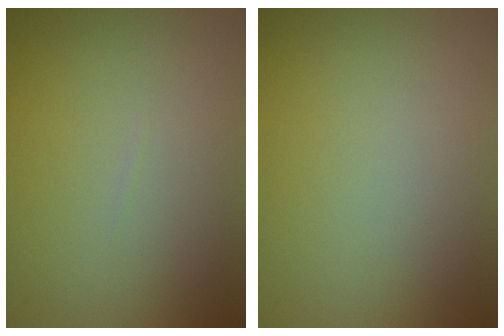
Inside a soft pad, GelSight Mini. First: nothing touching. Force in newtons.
{"total": 0.0}